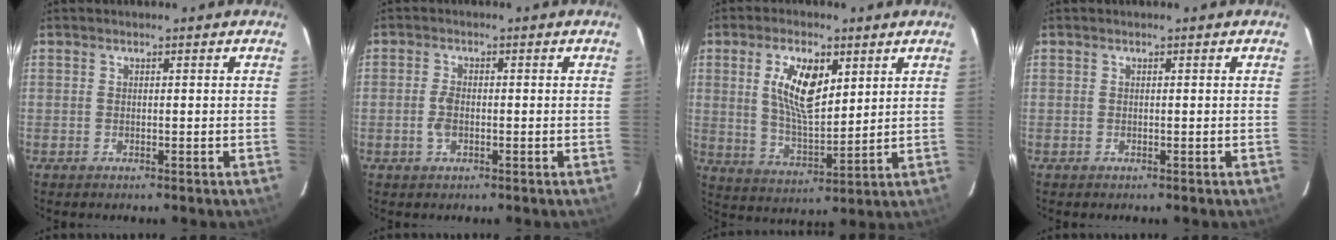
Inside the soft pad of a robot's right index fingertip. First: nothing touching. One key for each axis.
{"total": 2.7, "fx": -0.7, "fy": 1.5, "fz": 2.1, "tx": -0.045, "ty": 0.003, "tz": -0.012}
{"total": 11.3, "fx": 4.1, "fy": 5.0, "fz": 9.3, "tx": -0.170, "ty": 0.004, "tz": 0.083}
{"total": 0.0}